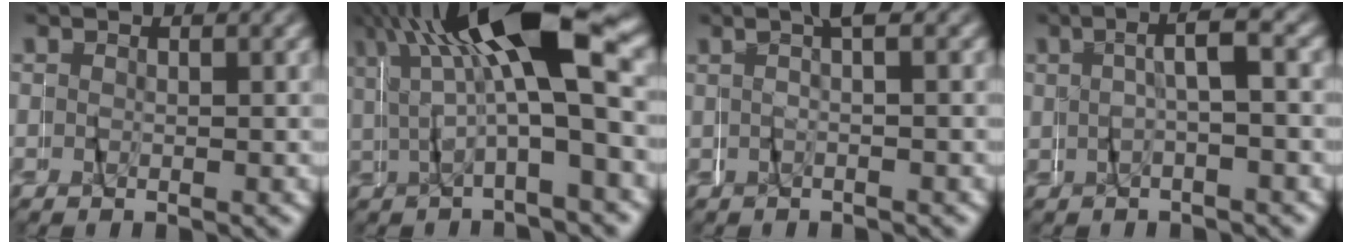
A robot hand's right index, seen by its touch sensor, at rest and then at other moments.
{"total": 10.7, "force": [3.7, 3.1, 9.6], "torque": [-0.155, 0.040, 0.051]}
{"total": 1.1, "force": [0.1, -0.6, 0.9], "torque": [-0.020, 0.011, -0.001]}
{"total": 2.0, "force": [0.2, -0.1, 2.0], "torque": [-0.035, 0.014, 0.003]}